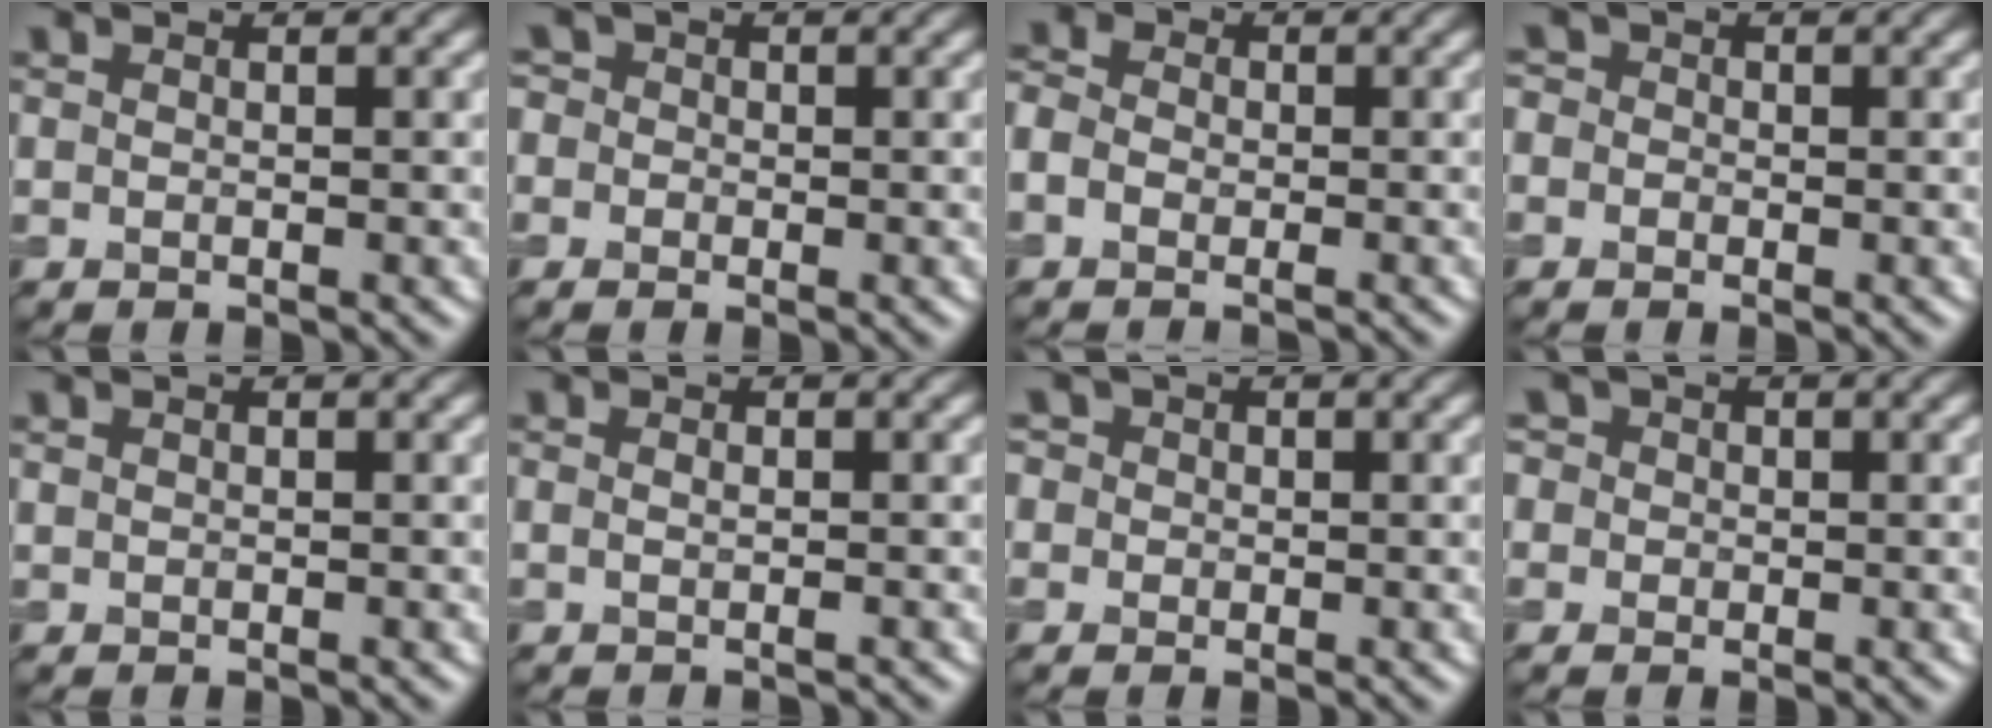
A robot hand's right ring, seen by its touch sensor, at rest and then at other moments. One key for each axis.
{"total": 1.9, "fx": 0.1, "fy": 1.9, "fz": 0.6, "tx": 0.005, "ty": 0.018, "tz": -0.026}
{"total": 5.3, "fx": -1.4, "fy": 4.1, "fz": 3.0, "tx": -0.066, "ty": 0.020, "tz": -0.037}
{"total": 1.4, "fx": -0.2, "fy": 1.3, "fz": 0.4, "tx": -0.002, "ty": 0.010, "tz": -0.021}
{"total": 0.0}
{"total": 1.0, "fx": 0.0, "fy": 0.4, "fz": 0.9, "tx": -0.009, "ty": 0.000, "tz": -0.007}
{"total": 2.4, "fx": 0.7, "fy": 2.1, "fz": 0.9, "tx": -0.003, "ty": 0.024, "tz": -0.015}
{"total": 2.7, "fx": 0.8, "fy": 2.4, "fz": 1.0, "tx": -0.006, "ty": 0.027, "tz": -0.018}